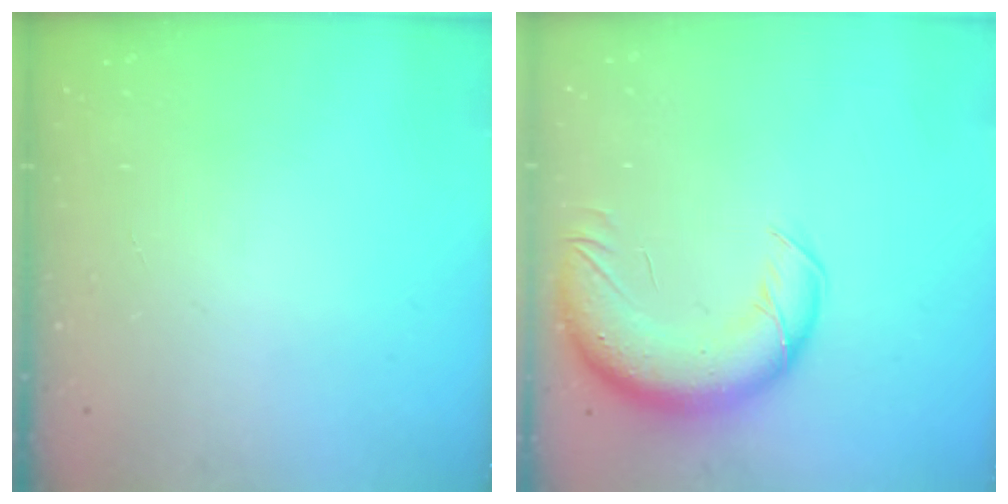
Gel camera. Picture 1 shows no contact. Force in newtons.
{"total": 15.5, "press": 15.1, "slide": 3.1}